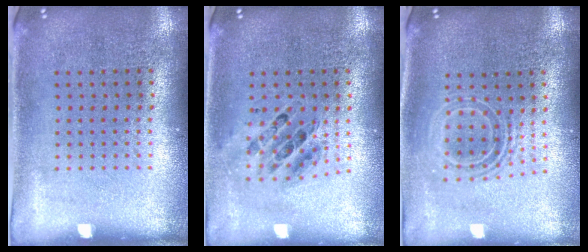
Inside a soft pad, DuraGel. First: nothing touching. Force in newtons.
{"total": 0.6, "press": 0.6, "slide": 0.1}
{"total": 1.6, "press": 1.2, "slide": 1.0}